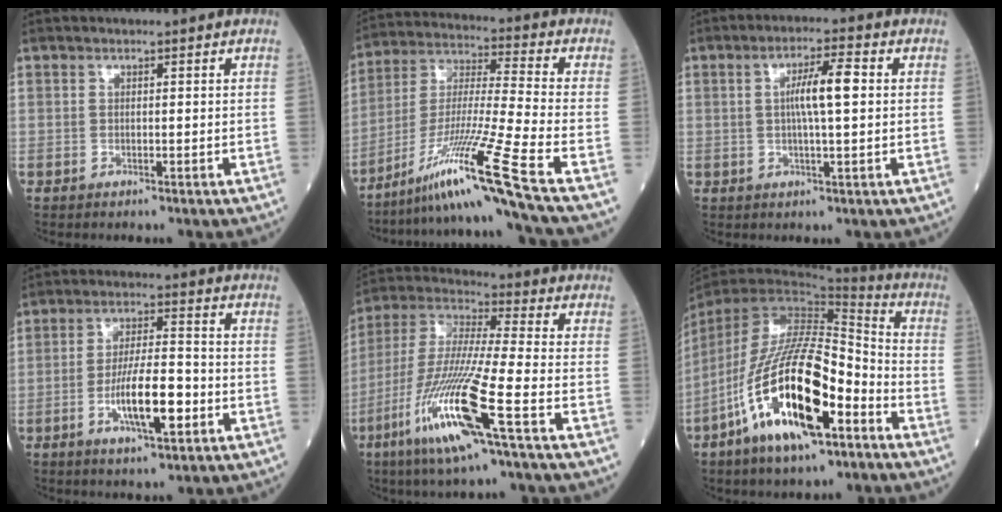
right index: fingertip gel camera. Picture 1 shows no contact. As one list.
[{"total": 16.8, "force": [-11.0, -4.0, 12.0], "torque": [-0.242, -0.018, -0.192]}, {"total": 6.0, "force": [0.7, 0.4, 5.9], "torque": [-0.106, 0.007, 0.012]}, {"total": 9.5, "force": [-3.2, 1.9, 8.8], "torque": [-0.161, 0.001, -0.055]}, {"total": 16.7, "force": [-7.5, -0.2, 15.0], "torque": [-0.320, -0.029, -0.148]}, {"total": 21.2, "force": [-9.9, 5.1, 18.0], "torque": [-0.367, -0.023, -0.177]}]